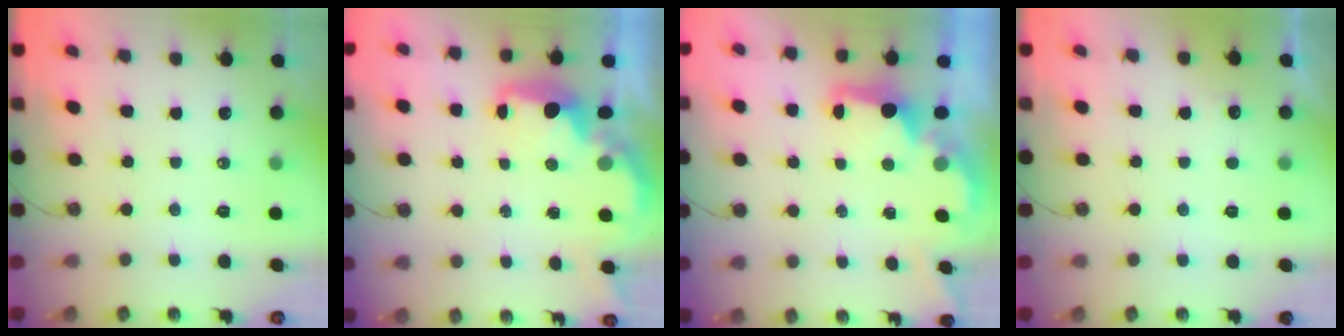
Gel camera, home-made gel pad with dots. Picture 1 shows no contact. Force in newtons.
{"total": 2.8, "press": 2.8, "slide": 0.4}
{"total": 3.4, "press": 3.3, "slide": 0.4}
{"total": 1.2, "press": 0.9, "slide": 0.8}